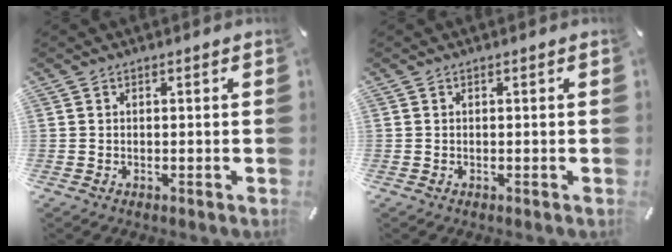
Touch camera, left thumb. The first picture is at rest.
{"total": 0.0}